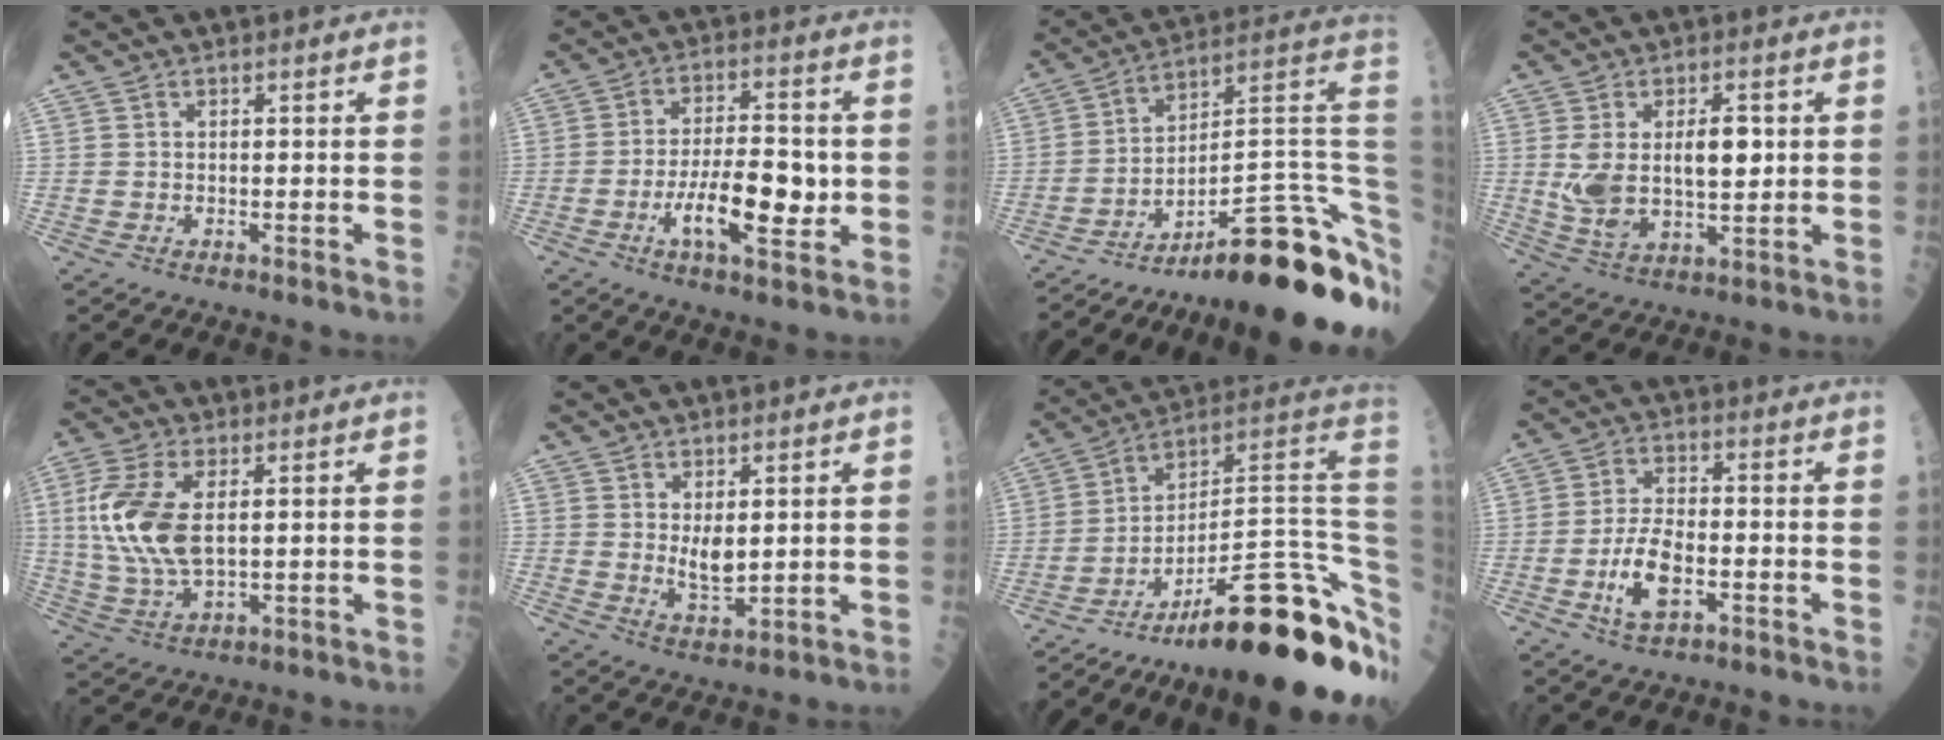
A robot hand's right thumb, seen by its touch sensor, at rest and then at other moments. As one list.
[{"total": 12.8, "force": [-2.6, 4.8, 11.5], "torque": [-0.183, 0.012, -0.043]}, {"total": 27.6, "force": [-13.2, 6.2, 23.4], "torque": [-0.223, 0.098, -0.193]}, {"total": 12.4, "force": [1.5, 6.4, 10.5], "torque": [-0.182, -0.005, 0.037]}, {"total": 13.8, "force": [2.1, 6.8, 11.7], "torque": [-0.264, -0.004, 0.045]}, {"total": 4.7, "force": [1.2, 2.2, 4.0], "torque": [-0.061, -0.019, 0.029]}, {"total": 30.5, "force": [-13.5, 8.0, 26.2], "torque": [-0.253, 0.095, -0.197]}, {"total": 8.2, "force": [-2.6, 3.7, 6.8], "torque": [-0.128, 0.017, -0.049]}]